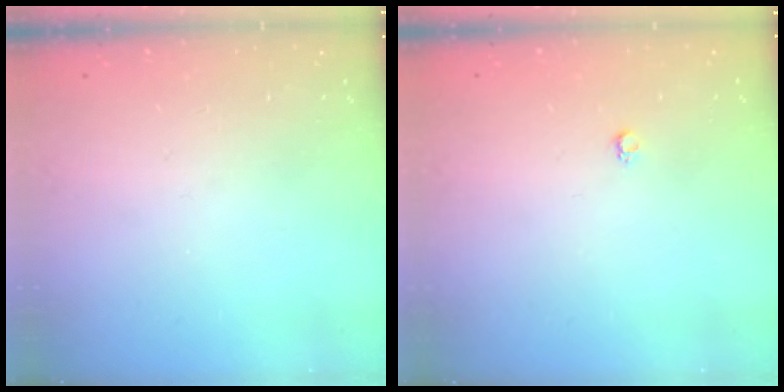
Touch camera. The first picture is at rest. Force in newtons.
{"total": 2.6, "press": 2.6, "slide": 0.4}